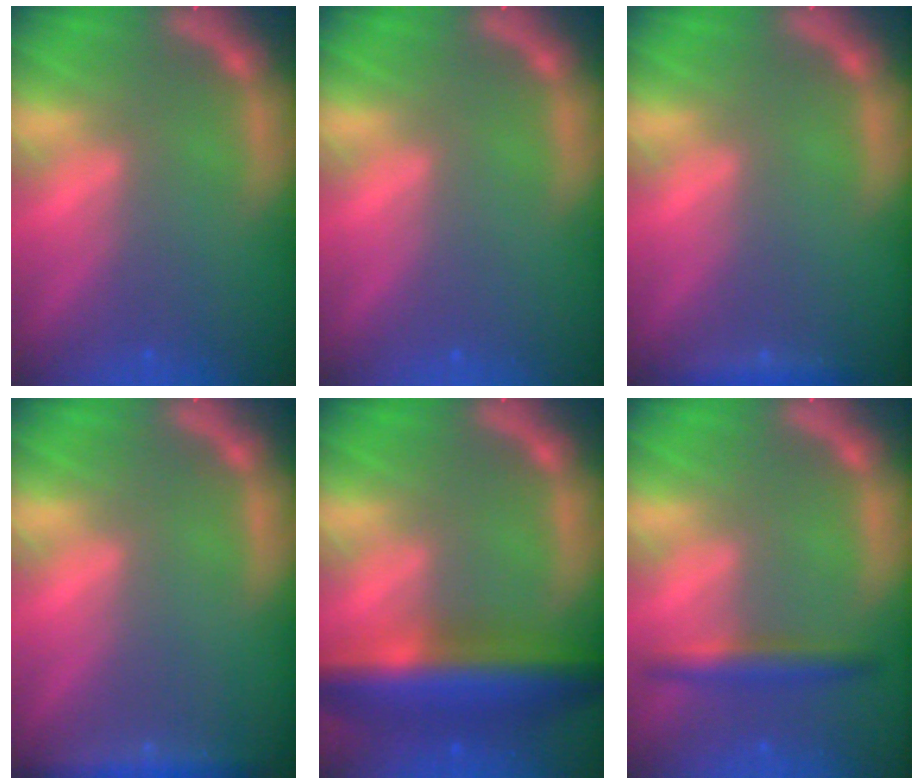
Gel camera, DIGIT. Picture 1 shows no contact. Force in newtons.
{"total": 0.0}
{"total": 1.4}
{"total": 3.0}
{"total": 9.0}
{"total": 3.0}